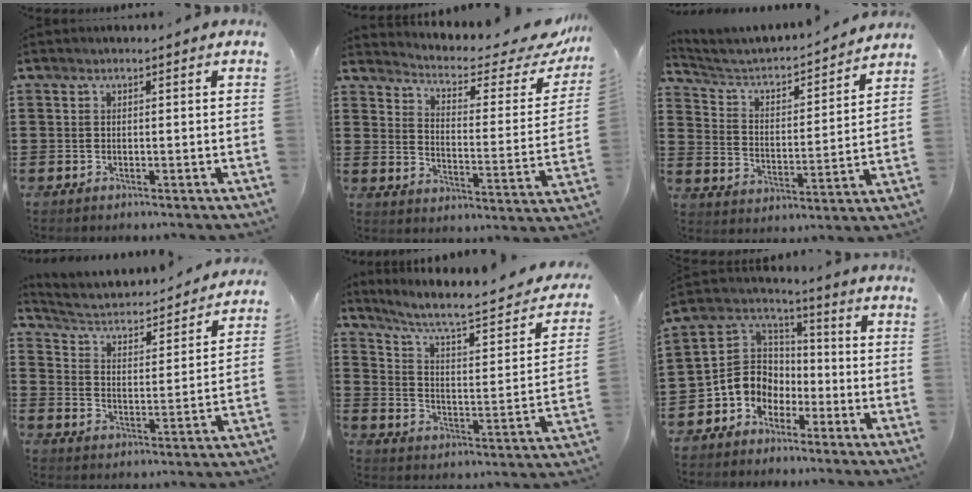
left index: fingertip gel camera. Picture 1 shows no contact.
{"total": 4.0, "force": [3.2, 0.9, 2.1], "torque": [-0.052, -0.029, 0.045]}
{"total": 3.7, "force": [3.2, 1.0, 1.4], "torque": [-0.048, -0.029, 0.043]}
{"total": 2.8, "force": [2.5, 0.8, 1.1], "torque": [-0.038, -0.027, 0.031]}
{"total": 6.2, "force": [4.7, 0.8, 4.1], "torque": [-0.101, -0.037, 0.071]}
{"total": 7.4, "force": [-2.9, 6.5, 2.0], "torque": [-0.079, 0.007, -0.063]}